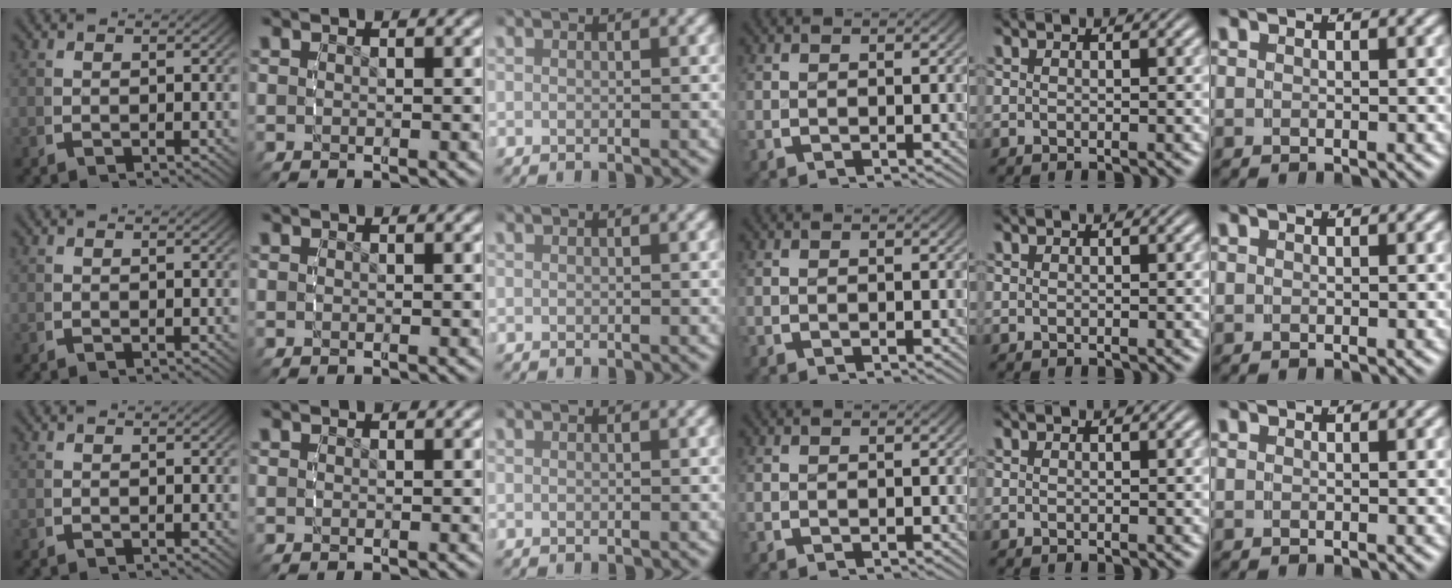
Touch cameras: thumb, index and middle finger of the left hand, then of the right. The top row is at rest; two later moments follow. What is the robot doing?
{"motion": "grasp_and_lifting", "object": "ethernet cable"}